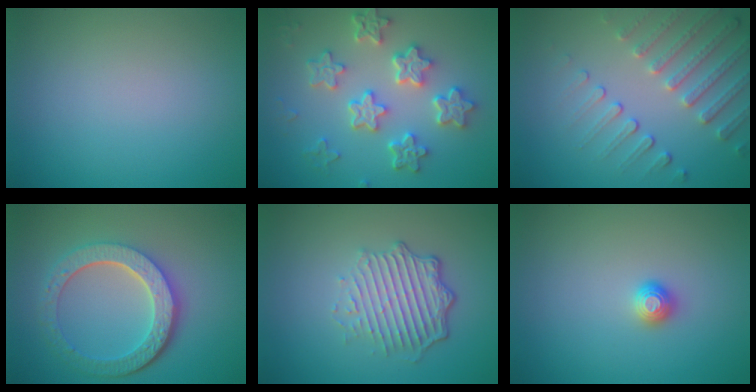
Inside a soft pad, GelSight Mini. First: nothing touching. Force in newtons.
{"total": 5.9, "press": 5.0, "slide": 3.2}
{"total": 4.7, "press": 3.7, "slide": 3.0}
{"total": 6.2, "press": 4.6, "slide": 4.2}
{"total": 5.0, "press": 3.5, "slide": 3.5}
{"total": 1.1, "press": 1.1, "slide": 0.1}